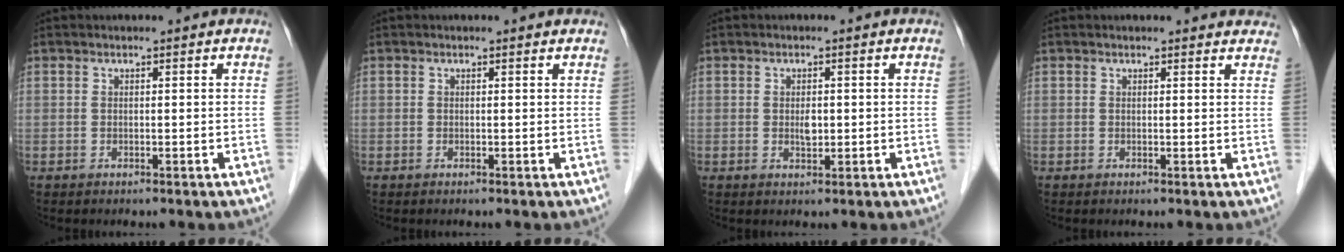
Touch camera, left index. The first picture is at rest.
{"total": 0.6, "force": [0.5, 0.3, 0.2], "torque": [-0.008, 0.003, 0.005]}
{"total": 1.7, "force": [-0.2, 1.0, 1.4], "torque": [-0.026, -0.005, -0.001]}
{"total": 5.2, "force": [4.8, 1.4, 1.1], "torque": [0.003, 0.006, 0.039]}